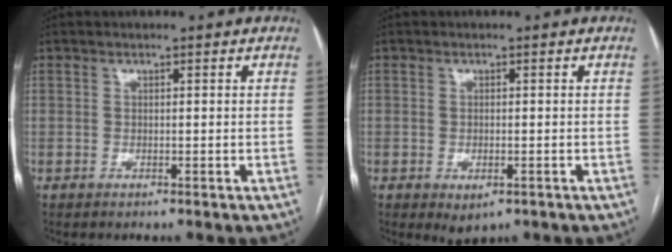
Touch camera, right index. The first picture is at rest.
{"total": 2.8, "force": [-1.2, 1.4, 2.1], "torque": [-0.033, -0.004, -0.007]}